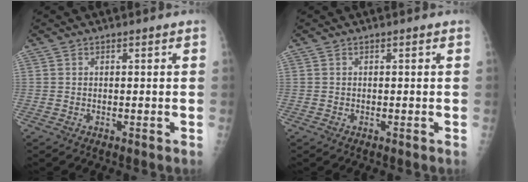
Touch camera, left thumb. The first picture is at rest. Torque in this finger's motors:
{"motor_torque": [0.04, -0.13, -0.08, -0.05, 0.03]}